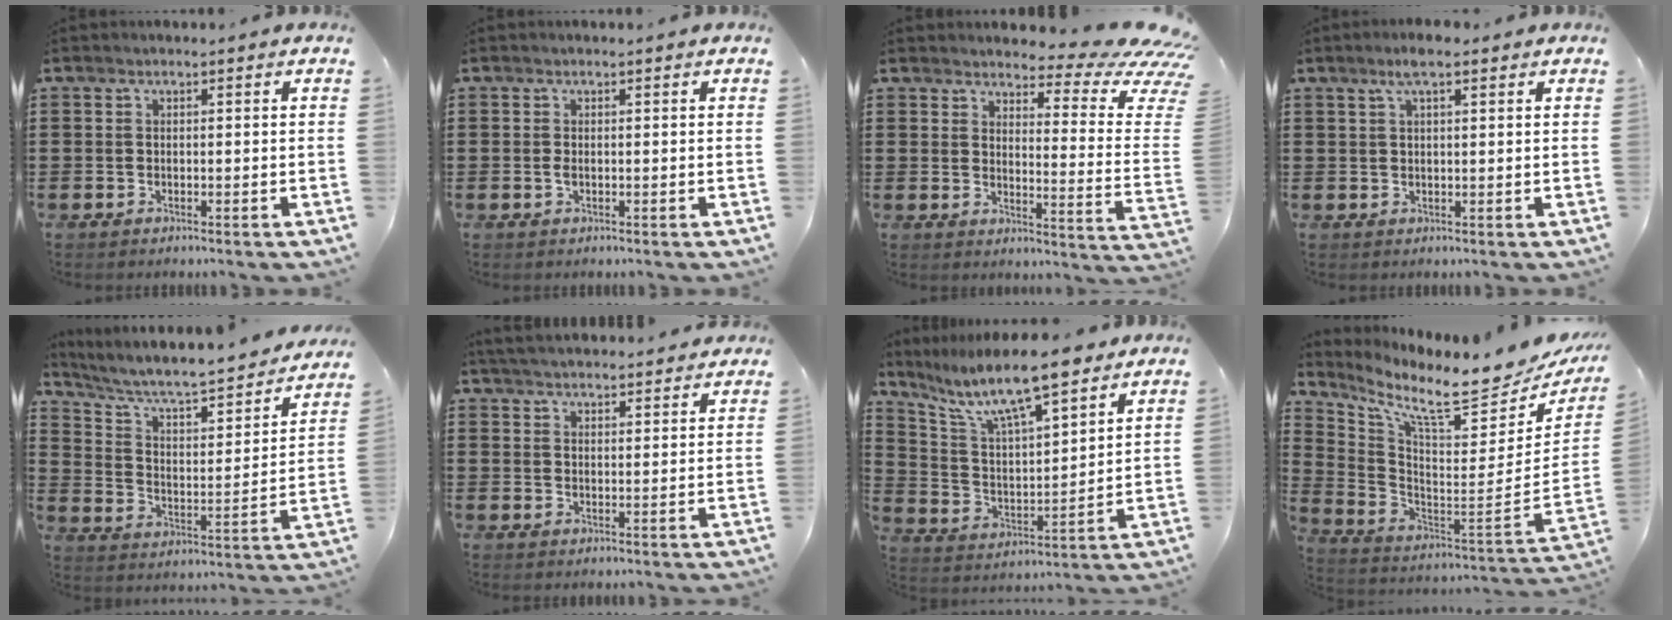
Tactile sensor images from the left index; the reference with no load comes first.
{"total": 0.8, "force": [0.0, 0.2, 0.8], "torque": [-0.016, -0.001, 0.000]}
{"total": 6.3, "force": [5.2, 0.8, 3.5], "torque": [-0.060, -0.049, 0.084]}
{"total": 3.7, "force": [2.3, 0.8, 2.8], "torque": [-0.060, 0.005, 0.039]}
{"total": 5.5, "force": [4.6, 1.0, 2.8], "torque": [-0.077, -0.042, 0.071]}
{"total": 4.0, "force": [3.9, 0.0, 0.5], "torque": [-0.023, -0.015, 0.072]}
{"total": 11.0, "force": [8.9, 2.0, 6.3], "torque": [-0.154, -0.042, 0.152]}
{"total": 11.4, "force": [8.7, 1.6, 7.2], "torque": [-0.150, -0.083, 0.142]}